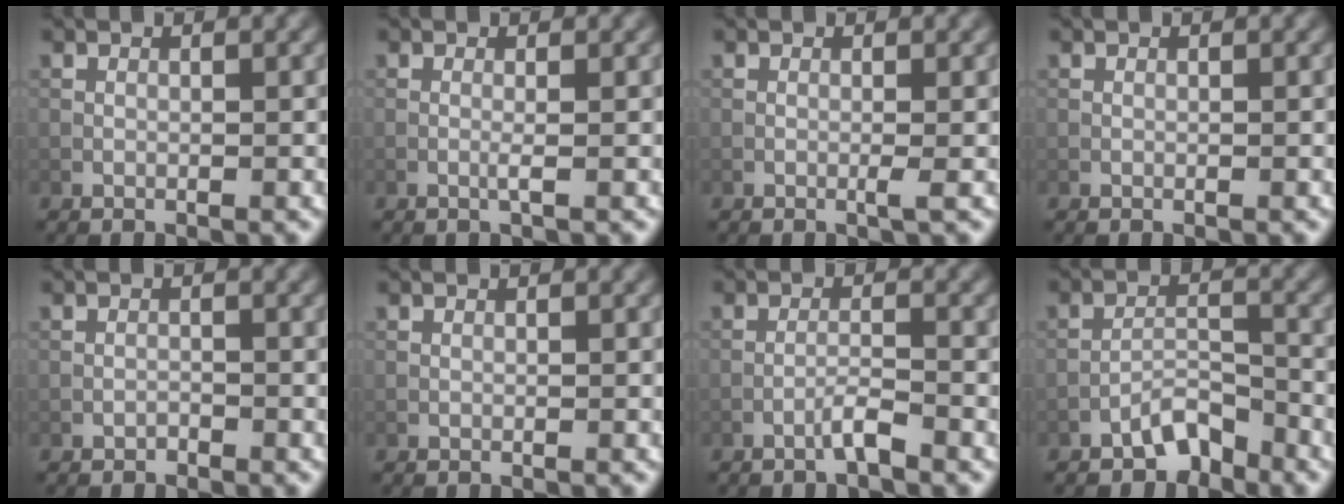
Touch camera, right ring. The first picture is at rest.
{"total": 0.8, "force": [-0.2, 0.0, 0.8], "torque": [-0.016, 0.001, -0.008]}
{"total": 0.7, "force": [-0.2, -0.1, 0.7], "torque": [-0.015, -0.001, -0.007]}
{"total": 0.0}
{"total": 0.6, "force": [-0.5, 0.2, 0.1], "torque": [-0.001, 0.001, -0.011]}
{"total": 0.0}
{"total": 1.7, "force": [-1.3, 0.0, 1.2], "torque": [-0.020, 0.008, -0.028]}
{"total": 3.0, "force": [-2.5, 1.0, 1.4], "torque": [-0.017, 0.015, -0.047]}